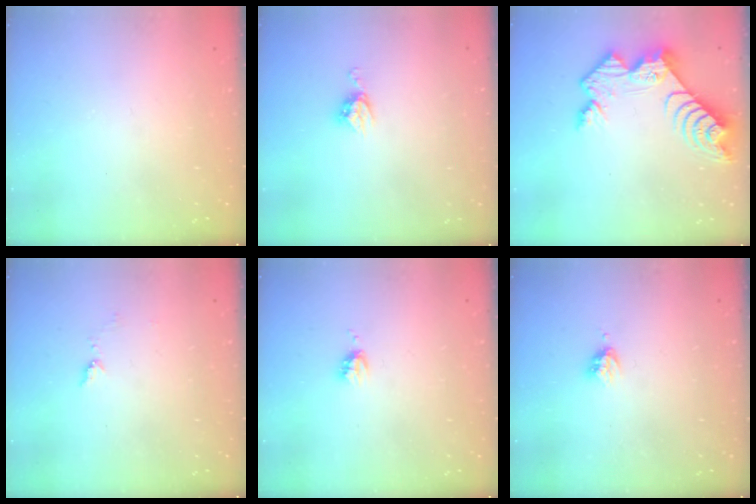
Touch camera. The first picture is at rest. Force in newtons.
{"total": 5.2, "press": 5.2, "slide": 0.0}
{"total": 11.5, "press": 11.5, "slide": 0.8}
{"total": 4.6, "press": 4.5, "slide": 0.5}
{"total": 2.9, "press": 2.9, "slide": 0.3}
{"total": 3.0, "press": 3.0, "slide": 0.4}